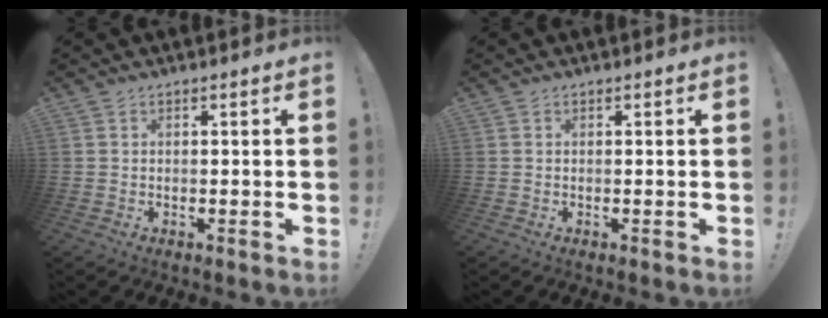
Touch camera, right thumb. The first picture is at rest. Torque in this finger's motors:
{"motor_torque": [0.03, 0.01, -0.25, 0.34, 0.02]}